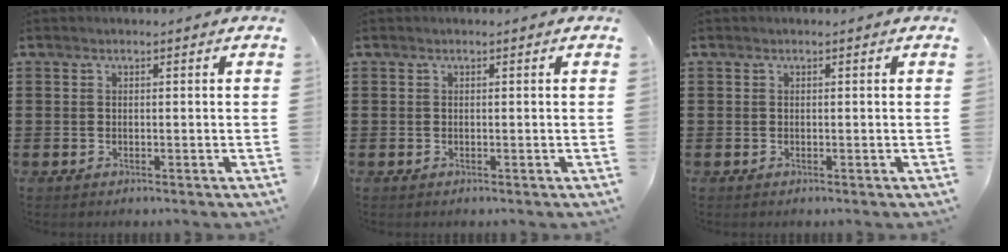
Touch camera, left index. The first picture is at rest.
{"total": 0.0}
{"total": 0.0}